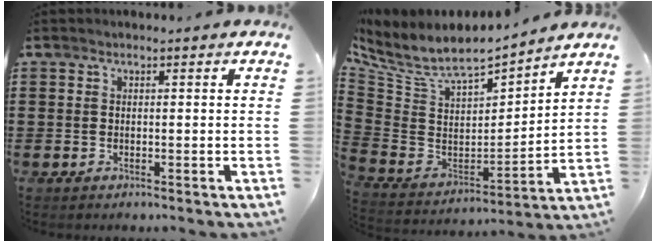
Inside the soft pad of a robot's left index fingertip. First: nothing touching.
{"total": 6.4, "force": [5.2, 2.0, 3.2], "torque": [-0.090, -0.046, 0.084]}